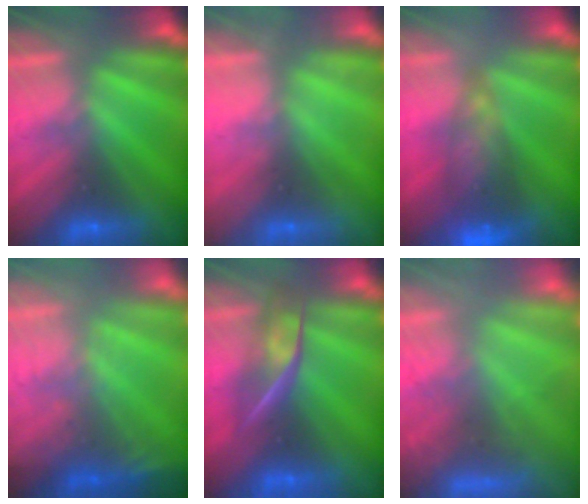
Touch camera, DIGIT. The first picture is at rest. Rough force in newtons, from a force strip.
{"total": 2.2}
{"total": 7.3}
{"total": 5.8}
{"total": 2.4}
{"total": 5.6}